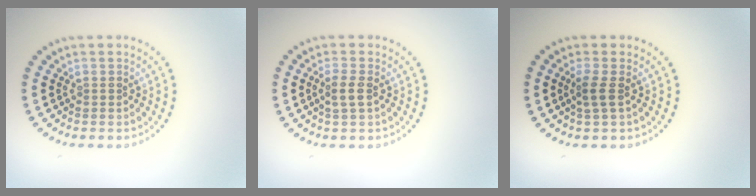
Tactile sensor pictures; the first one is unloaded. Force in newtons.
{"total": 1.6, "press": 1.5, "slide": 0.5}
{"total": 1.6, "press": 1.3, "slide": 1.0}